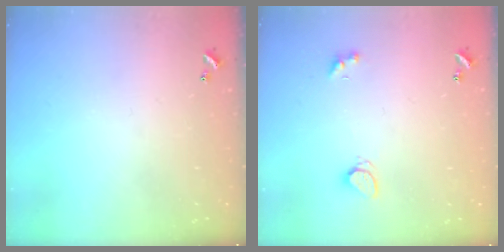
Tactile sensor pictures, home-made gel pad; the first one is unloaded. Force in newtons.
{"total": 2.1, "press": 2.0, "slide": 0.6}